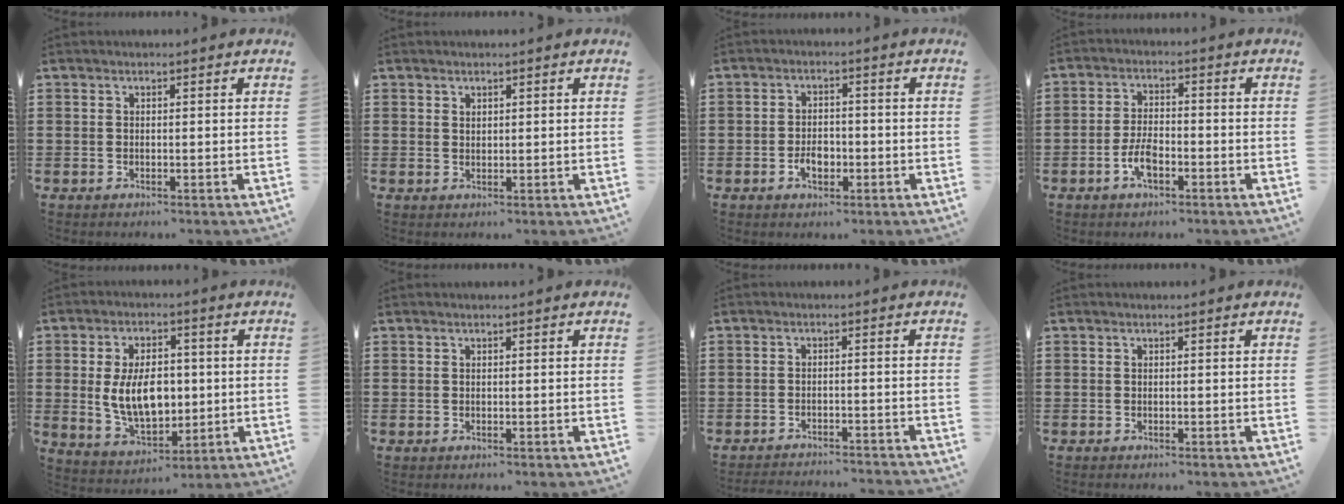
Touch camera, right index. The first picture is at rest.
{"total": 0.9, "force": [0.8, 0.4, 0.2], "torque": [-0.004, 0.001, 0.016]}
{"total": 3.5, "force": [-1.3, 2.1, 2.4], "torque": [-0.038, -0.001, -0.025]}
{"total": 4.6, "force": [-2.1, 2.1, 3.6], "torque": [-0.089, -0.003, -0.046]}
{"total": 9.5, "force": [0.2, 5.8, 7.5], "torque": [-0.140, 0.001, -0.001]}
{"total": 0.0}
{"total": 2.4, "force": [-2.4, -0.3, 0.2], "torque": [-0.007, -0.001, -0.051]}
{"total": 0.0}